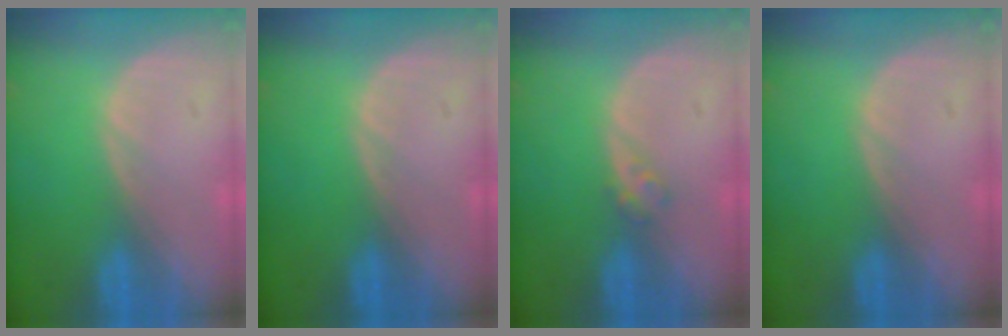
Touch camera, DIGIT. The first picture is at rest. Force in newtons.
{"total": 0.0}
{"total": 1.6, "press": 1.4, "slide": 0.8}
{"total": 0.0}